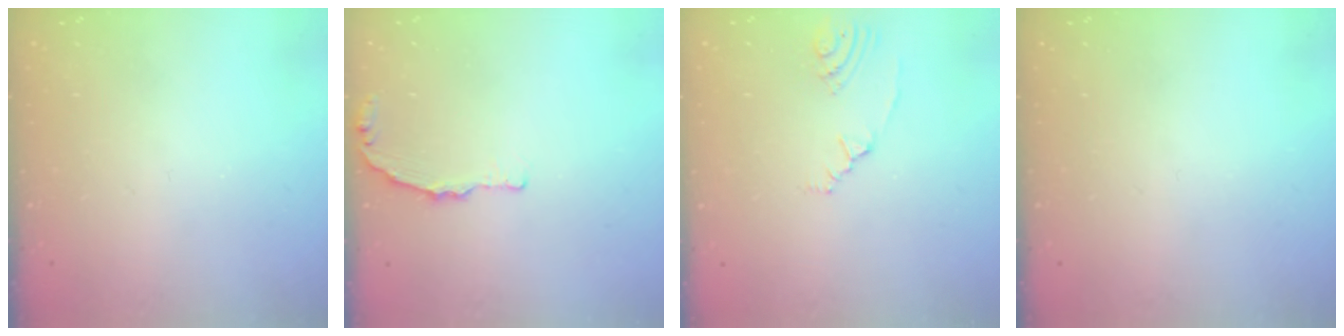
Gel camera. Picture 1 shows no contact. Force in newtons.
{"total": 2.6, "press": 2.6, "slide": 0.4}
{"total": 2.8, "press": 2.0, "slide": 2.0}
{"total": 0.0}